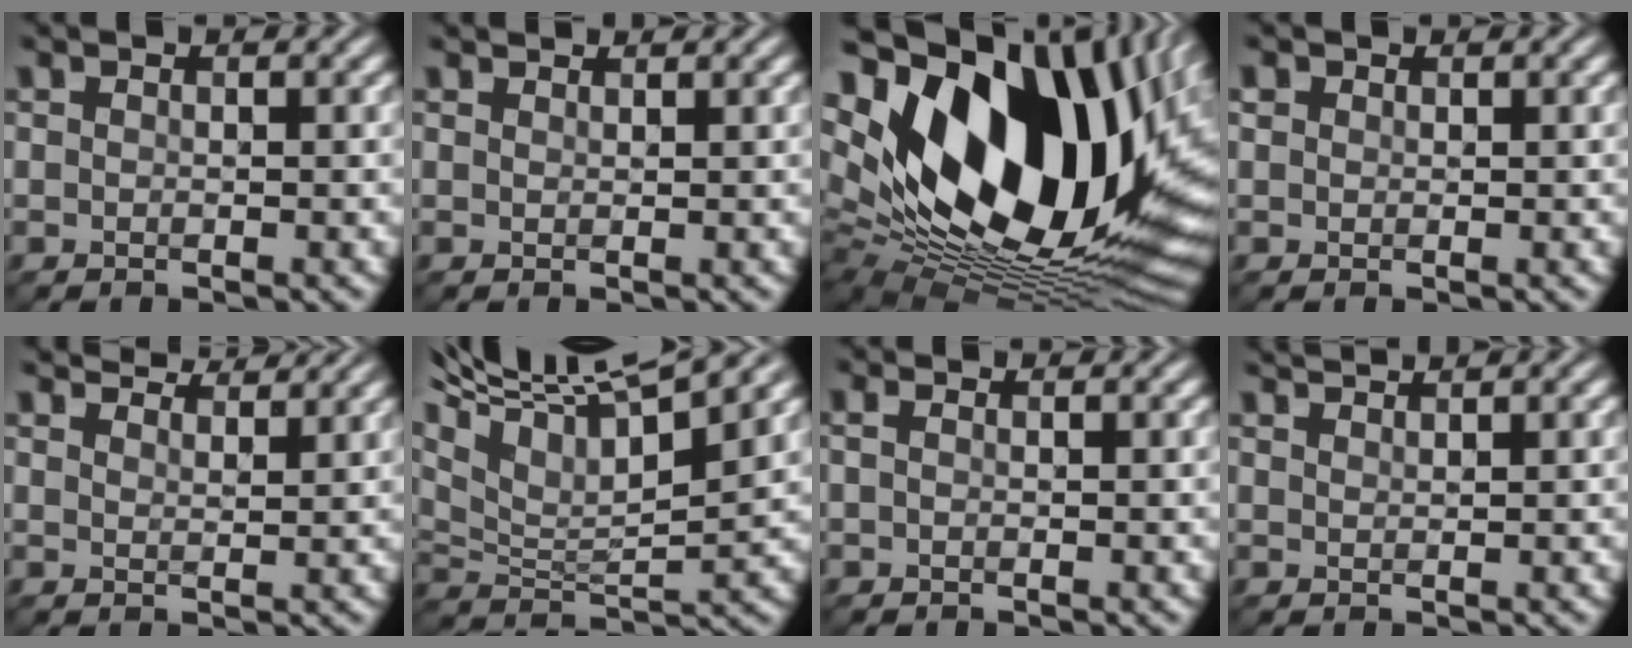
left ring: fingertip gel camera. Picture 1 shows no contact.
{"total": 1.6, "force": [1.6, 0.1, 0.4], "torque": [-0.009, -0.002, 0.017]}
{"total": 21.0, "force": [6.5, 12.1, 15.9], "torque": [-0.292, 0.000, 0.122]}
{"total": 0.7, "force": [0.5, 0.5, 0.2], "torque": [-0.002, 0.002, 0.008]}
{"total": 4.8, "force": [4.6, 0.6, 1.4], "torque": [-0.018, 0.002, 0.053]}
{"total": 14.8, "force": [9.5, 4.5, 10.4], "torque": [-0.202, 0.040, 0.144]}
{"total": 0.9, "force": [0.4, 0.3, 0.7], "torque": [-0.017, -0.003, -0.001]}
{"total": 1.8, "force": [1.7, 0.3, 0.7], "torque": [0.000, 0.002, 0.019]}